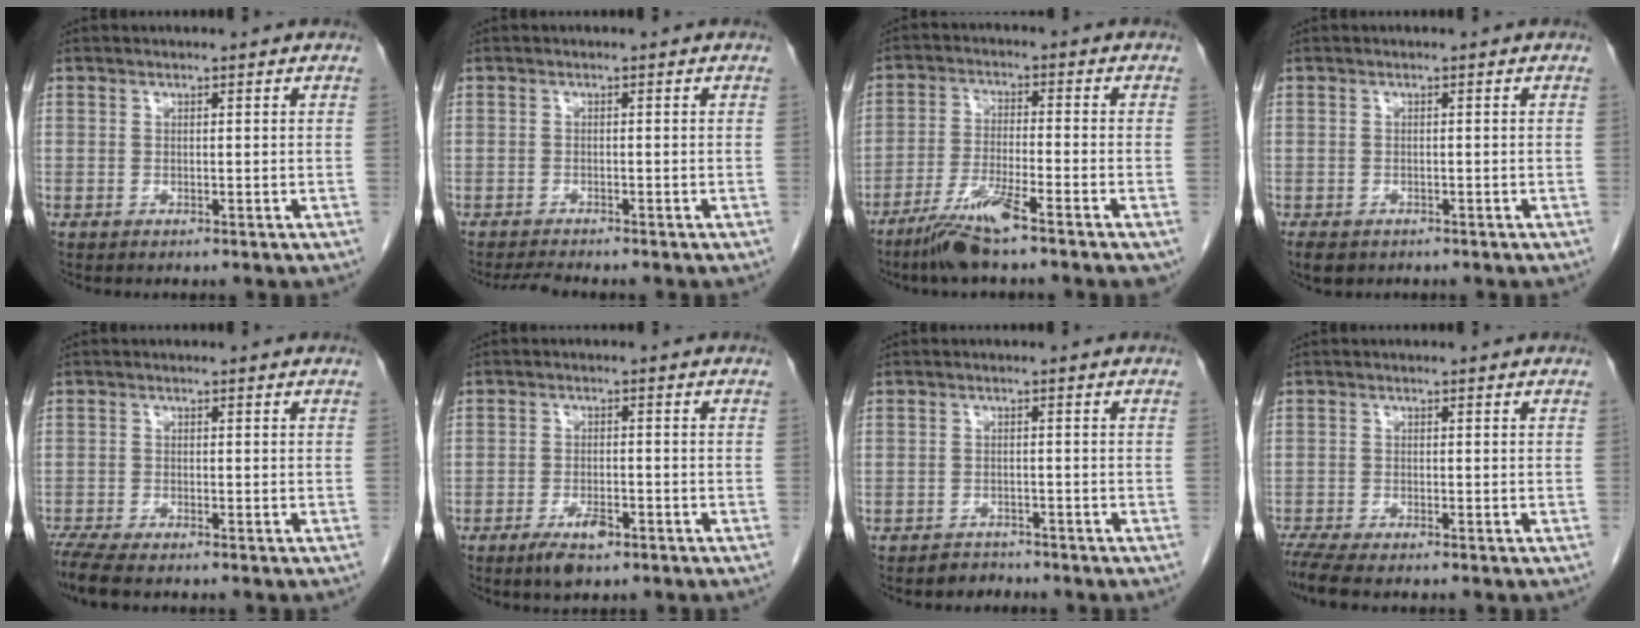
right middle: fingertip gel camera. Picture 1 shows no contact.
{"total": 2.5, "force": [-2.4, -0.1, 0.8], "torque": [-0.016, -0.011, -0.041]}
{"total": 8.2, "force": [-5.6, 0.0, 6.0], "torque": [-0.118, -0.020, -0.107]}
{"total": 4.9, "force": [-3.4, 2.9, 2.0], "torque": [-0.036, -0.006, -0.048]}
{"total": 4.6, "force": [-3.8, 0.5, 2.5], "torque": [-0.054, -0.015, -0.068]}
{"total": 4.3, "force": [-2.7, 1.6, 3.1], "torque": [-0.057, -0.001, -0.042]}
{"total": 1.9, "force": [-1.6, 0.9, -0.4], "torque": [0.004, 0.003, -0.027]}
{"total": 4.2, "force": [-3.5, 0.3, 2.3], "torque": [-0.047, -0.014, -0.063]}